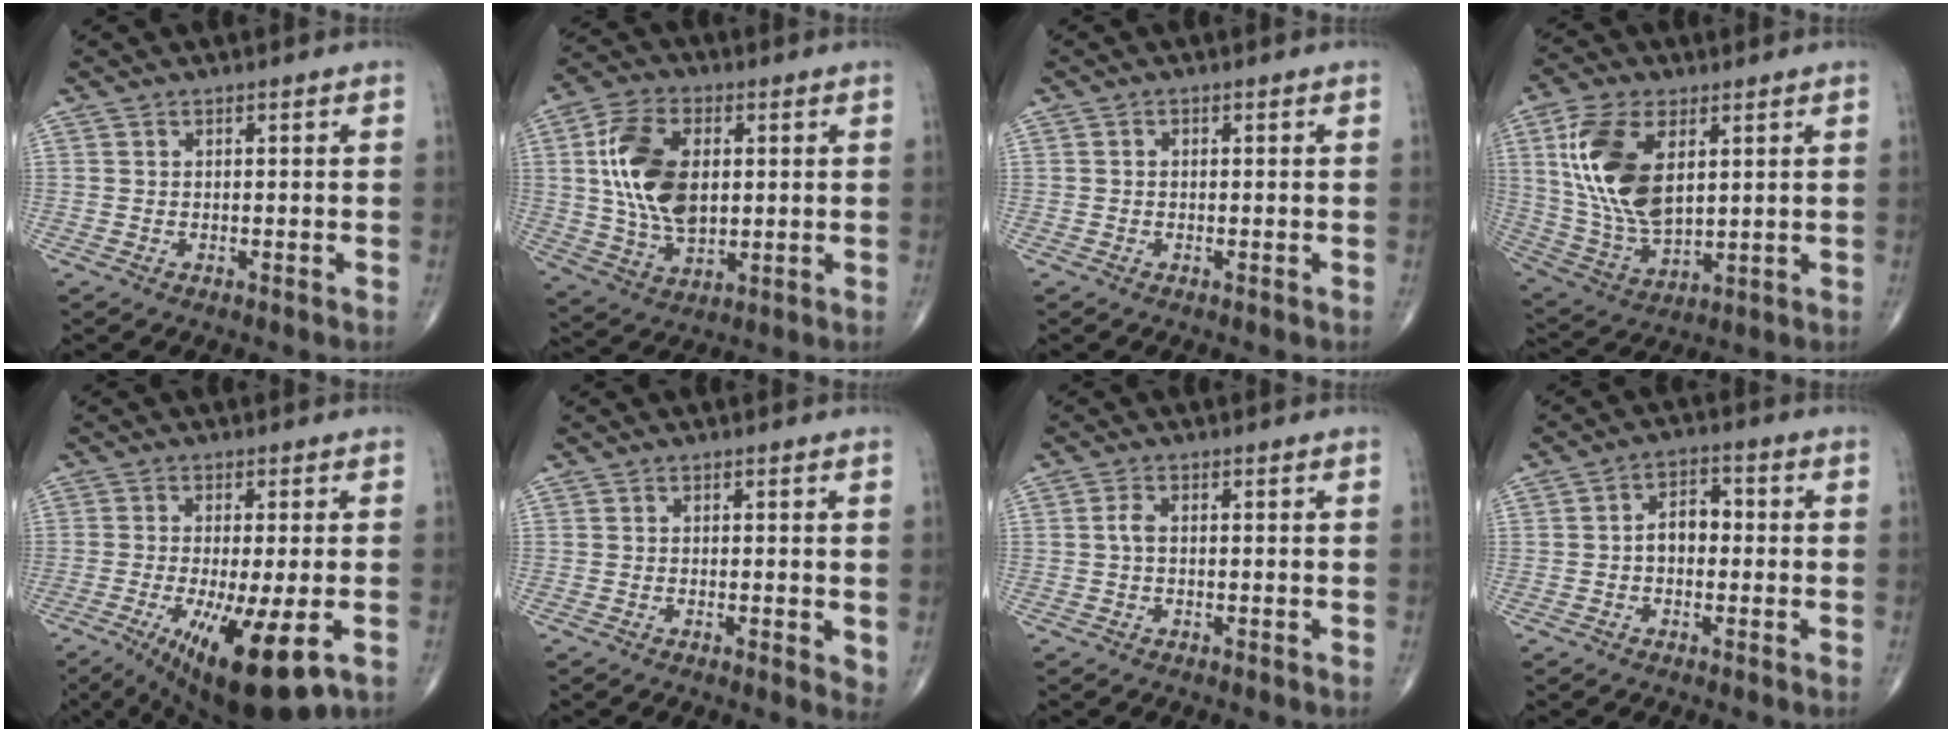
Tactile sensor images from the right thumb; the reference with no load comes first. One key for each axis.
{"total": 15.5, "fx": 2.2, "fy": 9.3, "fz": 12.3, "tx": -0.223, "ty": -0.002, "tz": 0.044}
{"total": 0.5, "fx": -0.1, "fy": 0.5, "fz": 0.3, "tx": -0.002, "ty": 0.001, "tz": -0.005}
{"total": 17.1, "fx": 4.7, "fy": 9.3, "fz": 13.6, "tx": -0.268, "ty": -0.016, "tz": 0.097}
{"total": 14.3, "fx": -5.1, "fy": 3.5, "fz": 12.9, "tx": -0.206, "ty": -0.022, "tz": -0.068}
{"total": 2.5, "fx": -0.1, "fy": 0.8, "fz": 2.4, "tx": -0.035, "ty": -0.008, "tz": -0.007}
{"total": 1.7, "fx": -0.1, "fy": 0.8, "fz": 1.5, "tx": -0.031, "ty": 0.001, "tz": -0.005}
{"total": 6.4, "fx": -0.7, "fy": 4.2, "fz": 4.8, "tx": -0.063, "ty": 0.027, "tz": -0.023}